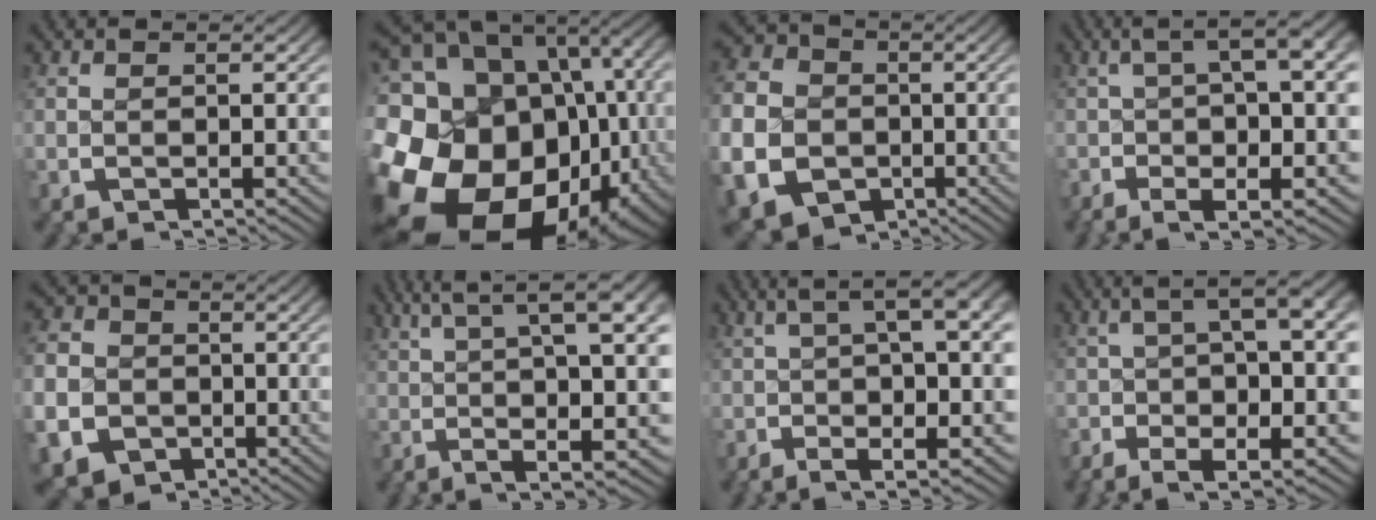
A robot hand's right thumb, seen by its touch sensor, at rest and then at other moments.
{"total": 28.2, "force": [-4.2, 21.5, 17.8], "torque": [-0.359, -0.081, -0.046]}
{"total": 14.8, "force": [-4.1, 12.6, 6.7], "torque": [-0.163, -0.052, -0.064]}
{"total": 9.0, "force": [0.6, 3.8, 8.1], "torque": [-0.097, 0.020, -0.002]}
{"total": 11.8, "force": [-3.3, 10.3, 4.8], "torque": [-0.111, -0.045, -0.053]}
{"total": 11.2, "force": [2.6, 3.9, 10.2], "torque": [-0.121, 0.020, 0.029]}
{"total": 8.9, "force": [1.5, 3.4, 8.1], "torque": [-0.089, 0.032, 0.005]}
{"total": 9.1, "force": [-0.3, 4.2, 8.0], "torque": [-0.101, 0.011, -0.014]}